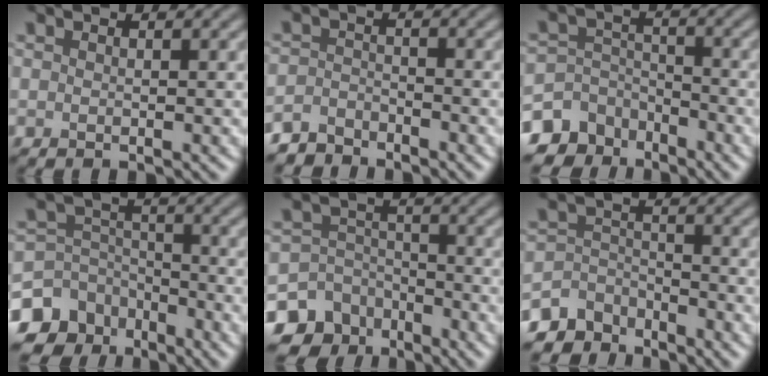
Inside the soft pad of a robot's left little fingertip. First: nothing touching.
{"total": 2.8, "force": [-2.7, 0.8, 0.2], "torque": [0.000, 0.001, -0.059]}
{"total": 8.0, "force": [-5.9, 5.2, 1.4], "torque": [-0.014, -0.011, -0.108]}
{"total": 10.6, "force": [-6.9, 7.7, 2.5], "torque": [-0.050, -0.025, -0.127]}
{"total": 10.4, "force": [-6.9, 7.6, 1.9], "torque": [-0.027, -0.028, -0.128]}
{"total": 5.5, "force": [-4.8, 2.6, 0.4], "torque": [0.004, -0.006, -0.086]}